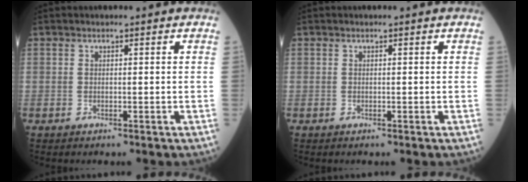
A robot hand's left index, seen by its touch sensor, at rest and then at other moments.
{"total": 0.0}